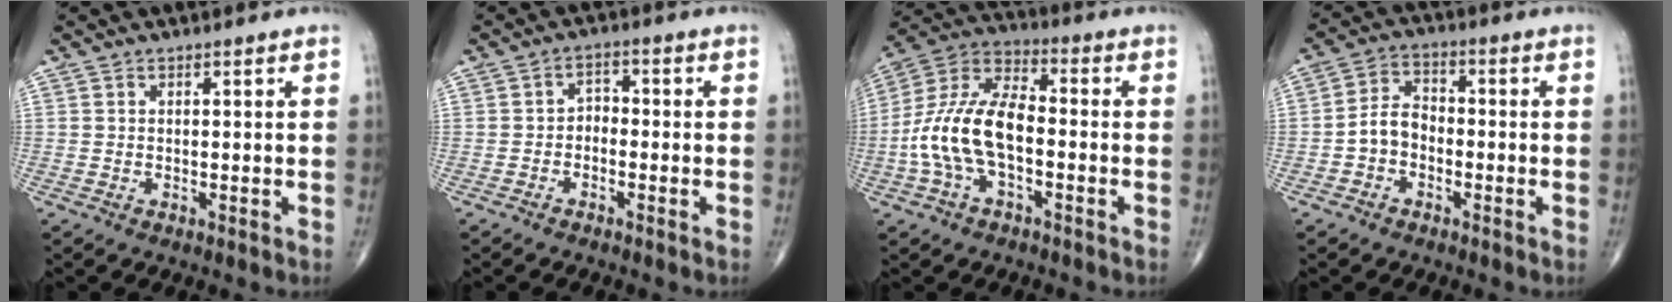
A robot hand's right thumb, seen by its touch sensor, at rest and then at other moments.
{"total": 2.6, "force": [-1.0, 1.9, 1.5], "torque": [-0.007, 0.020, -0.030]}
{"total": 14.8, "force": [-2.8, 7.8, 12.3], "torque": [-0.249, 0.041, -0.057]}
{"total": 5.9, "force": [-1.8, 4.4, 3.5], "torque": [-0.050, 0.028, -0.045]}